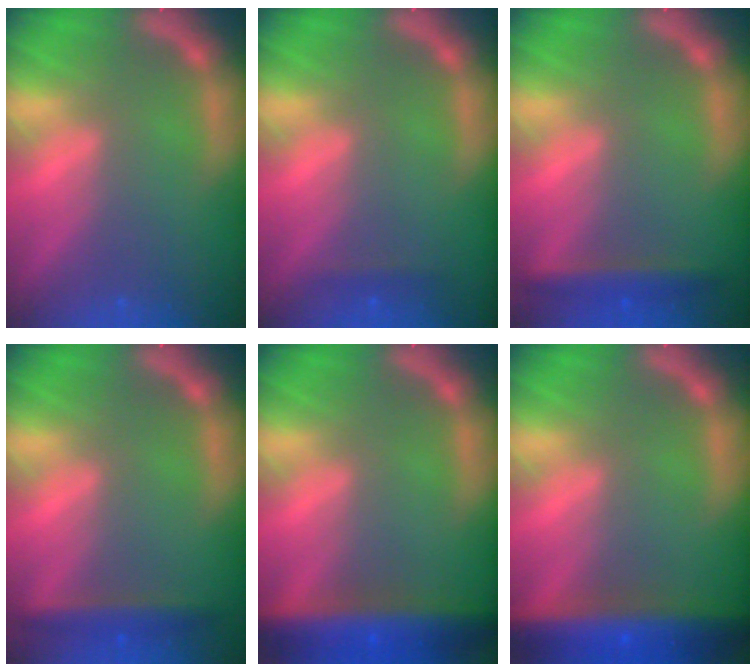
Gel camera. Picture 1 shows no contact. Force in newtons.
{"total": 0.9}
{"total": 3.0}
{"total": 3.0}
{"total": 8.0}
{"total": 9.0}